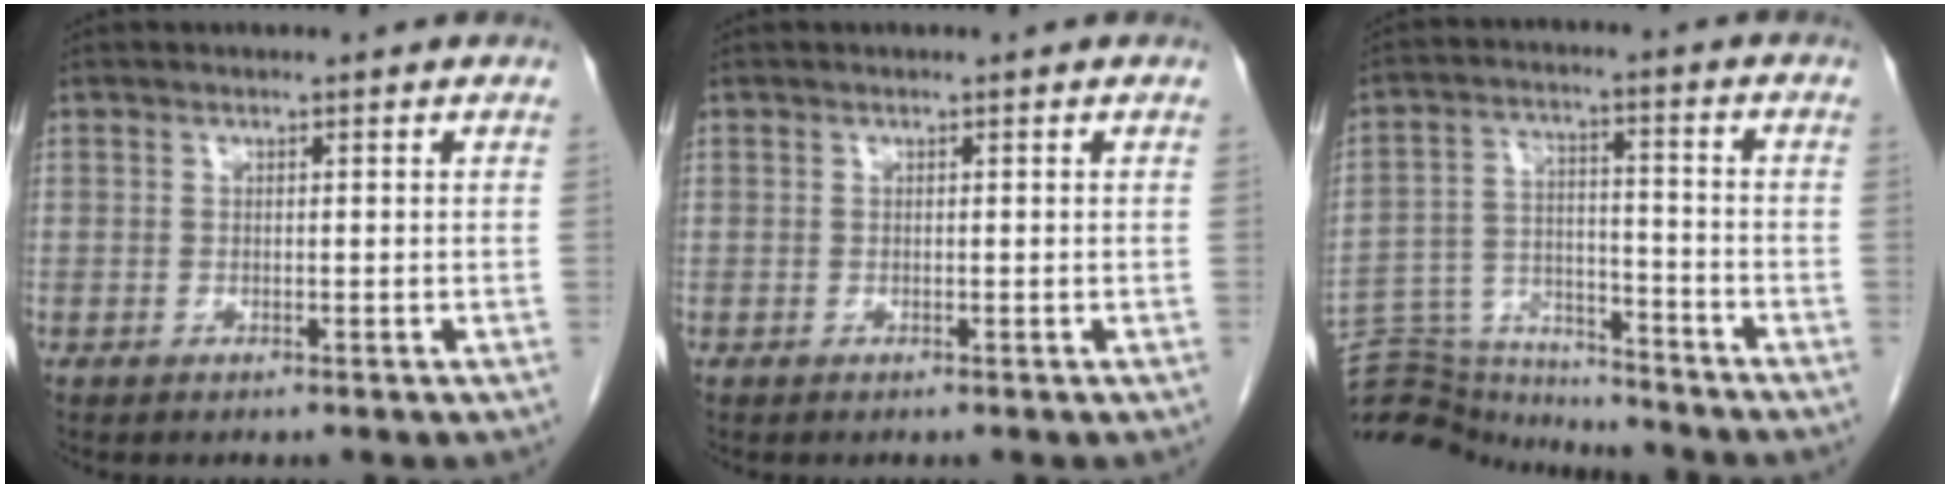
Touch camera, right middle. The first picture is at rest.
{"total": 0.0}
{"total": 14.4, "force": [-14.2, 1.6, 1.7], "torque": [-0.038, 0.027, -0.230]}